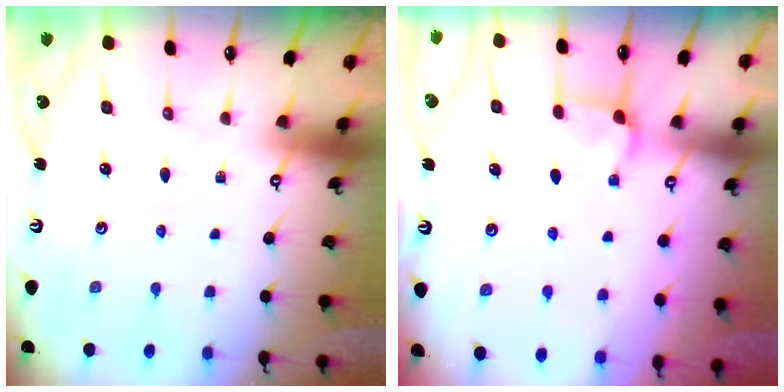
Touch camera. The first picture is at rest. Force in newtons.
{"total": 2.9, "press": 2.8, "slide": 0.6}